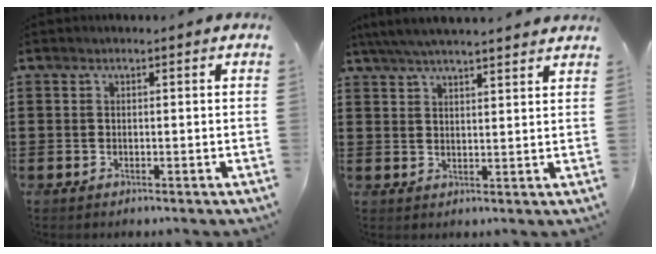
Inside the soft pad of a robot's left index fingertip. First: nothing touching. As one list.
[{"total": 4.5, "force": [4.2, -0.1, 1.7], "torque": [-0.044, -0.010, 0.075]}]